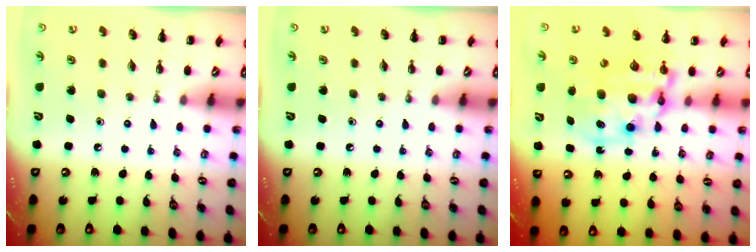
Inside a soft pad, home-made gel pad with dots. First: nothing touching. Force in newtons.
{"total": 0.0}
{"total": 11.0, "press": 10.7, "slide": 2.5}